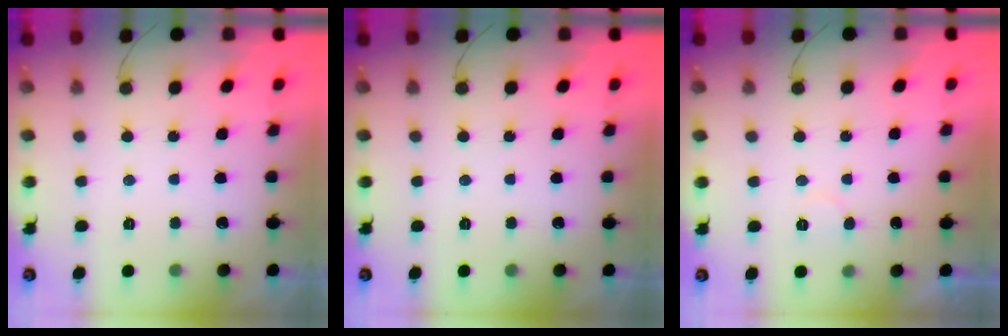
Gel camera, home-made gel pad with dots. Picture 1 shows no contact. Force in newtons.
{"total": 0.0}
{"total": 4.1, "press": 4.1, "slide": 0.3}